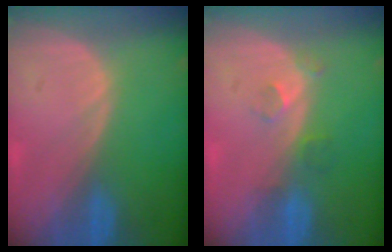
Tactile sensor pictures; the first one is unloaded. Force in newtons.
{"total": 3.2, "press": 2.6, "slide": 1.8}